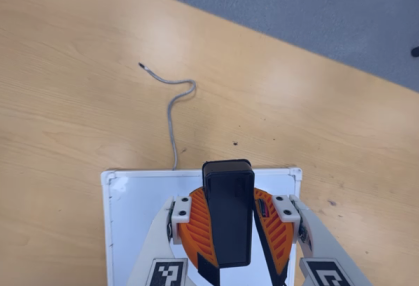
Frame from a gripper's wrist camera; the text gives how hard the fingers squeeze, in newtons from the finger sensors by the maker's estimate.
{"total": 10.8, "left": 10.7, "right": 11.0}